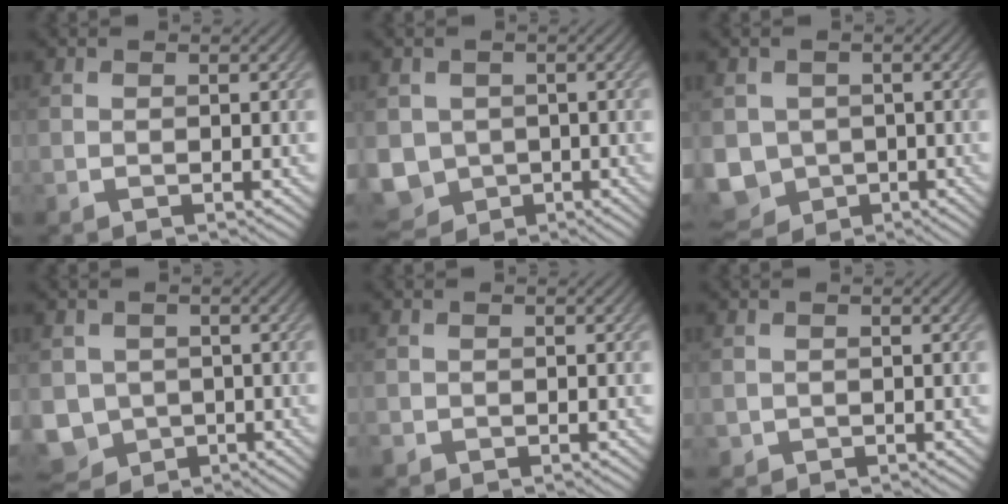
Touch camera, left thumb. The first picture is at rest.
{"total": 6.4, "force": [-0.9, 5.7, 2.7], "torque": [-0.085, -0.030, -0.019]}
{"total": 7.0, "force": [-1.3, 6.3, 2.8], "torque": [-0.084, -0.028, -0.031]}
{"total": 6.2, "force": [-1.3, 5.6, 2.4], "torque": [-0.071, -0.029, -0.027]}
{"total": 1.0, "force": [-0.5, 0.8, 0.1], "torque": [-0.003, -0.008, -0.013]}
{"total": 1.0, "force": [-0.1, 1.0, 0.1], "torque": [-0.002, -0.009, -0.002]}